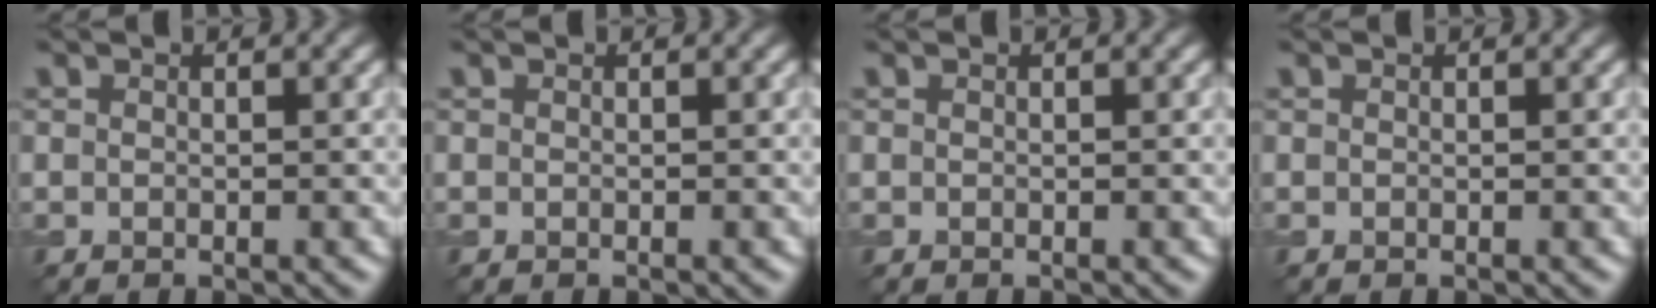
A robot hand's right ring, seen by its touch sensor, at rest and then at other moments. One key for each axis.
{"total": 0.0}
{"total": 0.0}
{"total": 0.0}